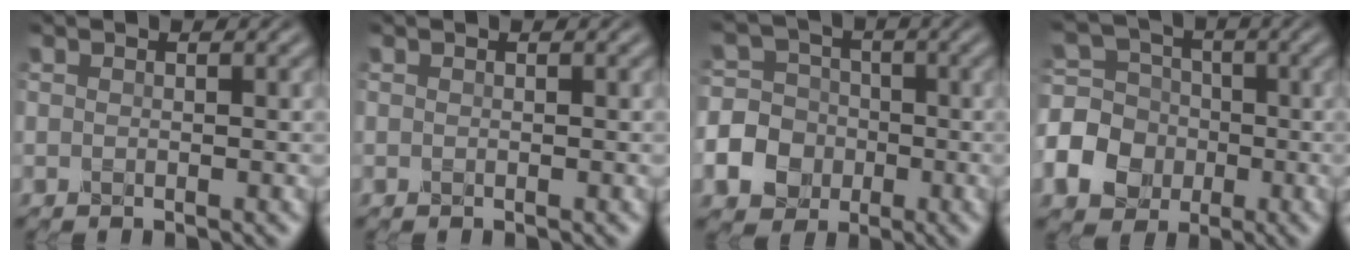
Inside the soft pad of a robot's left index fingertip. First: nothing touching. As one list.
[{"total": 0.0}, {"total": 11.5, "force": [-4.2, 10.4, 2.7], "torque": [-0.095, -0.020, -0.090]}, {"total": 10.0, "force": [-3.2, 8.8, 3.6], "torque": [-0.093, 0.000, -0.089]}]